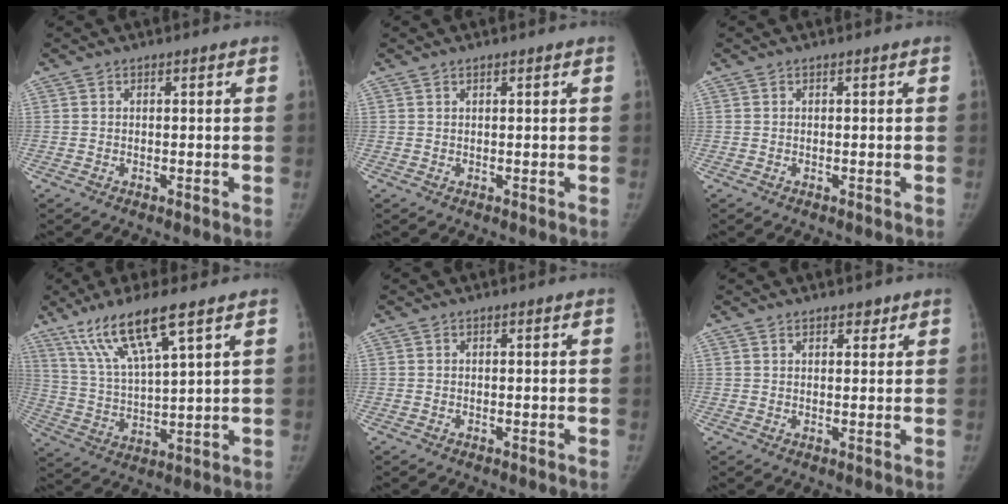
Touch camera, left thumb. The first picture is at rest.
{"total": 0.5, "force": [0.4, 0.1, 0.3], "torque": [-0.006, -0.001, 0.007]}
{"total": 0.0}
{"total": 13.4, "force": [8.4, 2.1, 10.2], "torque": [-0.204, -0.029, 0.172]}
{"total": 0.0}
{"total": 2.4, "force": [1.8, 1.2, 1.1], "torque": [-0.001, -0.009, 0.024]}